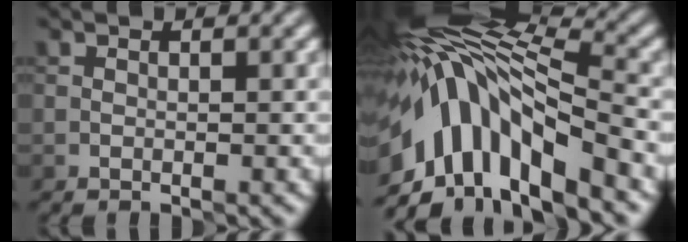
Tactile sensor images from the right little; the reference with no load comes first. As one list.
[{"total": 11.7, "force": [-3.5, 5.1, 9.9], "torque": [-0.168, 0.020, -0.053]}]